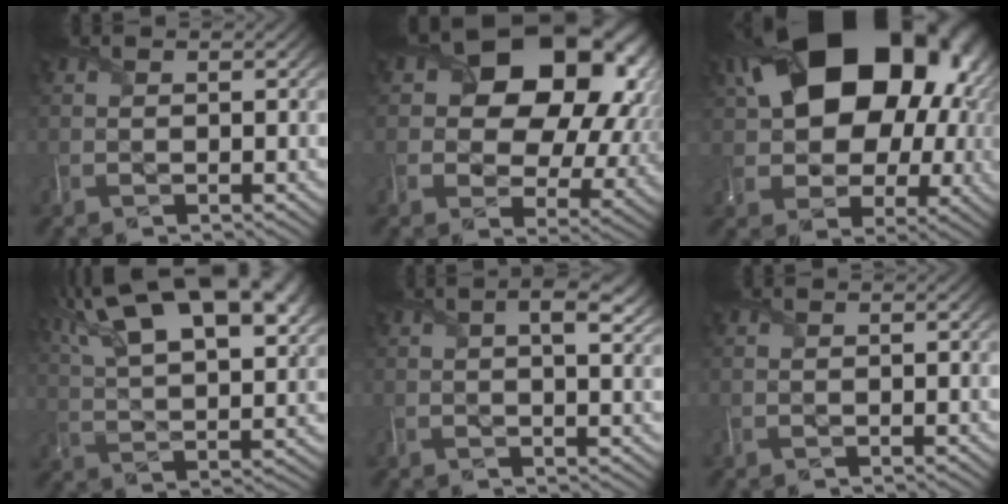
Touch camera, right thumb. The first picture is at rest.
{"total": 17.5, "force": [5.2, 12.6, 11.0], "torque": [-0.160, 0.025, 0.090]}
{"total": 20.8, "force": [5.3, 14.8, 13.6], "torque": [-0.218, 0.012, 0.112]}
{"total": 18.5, "force": [10.5, 7.6, 13.2], "torque": [-0.248, 0.041, 0.160]}
{"total": 5.0, "force": [2.1, 1.7, 4.2], "torque": [-0.071, 0.005, 0.033]}
{"total": 0.0}